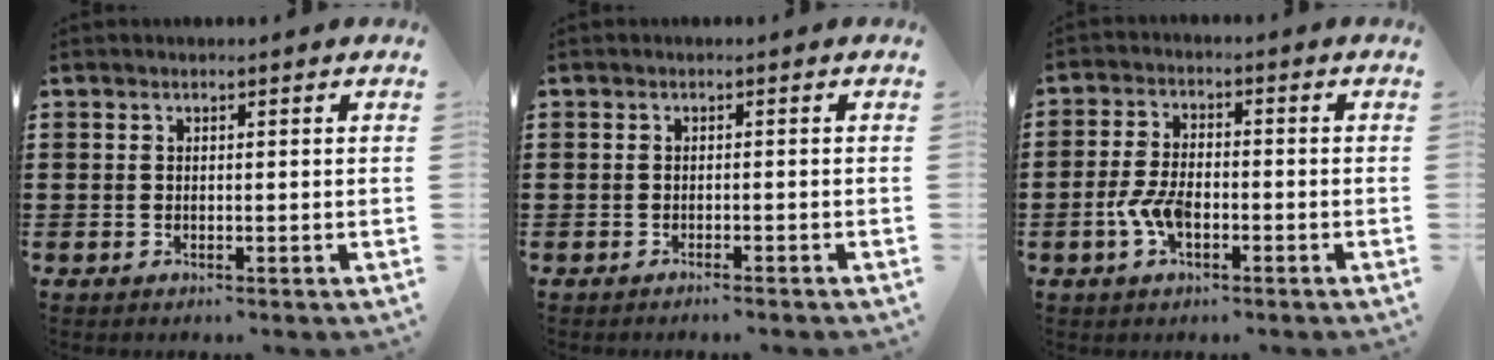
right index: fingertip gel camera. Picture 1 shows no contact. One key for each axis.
{"total": 0.9, "fx": -0.8, "fy": -0.1, "fz": 0.2, "tx": -0.006, "ty": -0.001, "tz": -0.017}
{"total": 5.1, "fx": -1.8, "fy": 2.4, "fz": 4.1, "tx": -0.099, "ty": -0.006, "tz": -0.036}